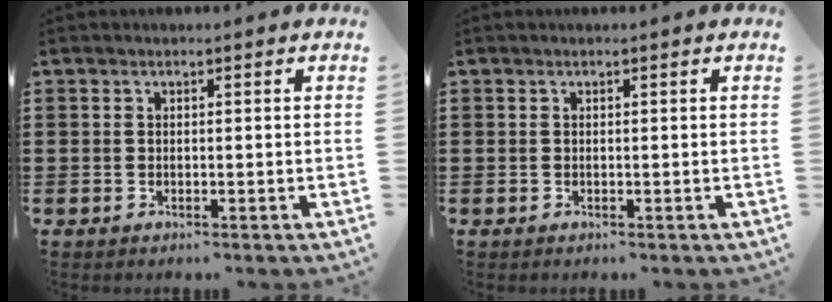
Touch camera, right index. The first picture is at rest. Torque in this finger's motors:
{"motor_torque": [0.00, 0.00, 0.00, 0.00]}